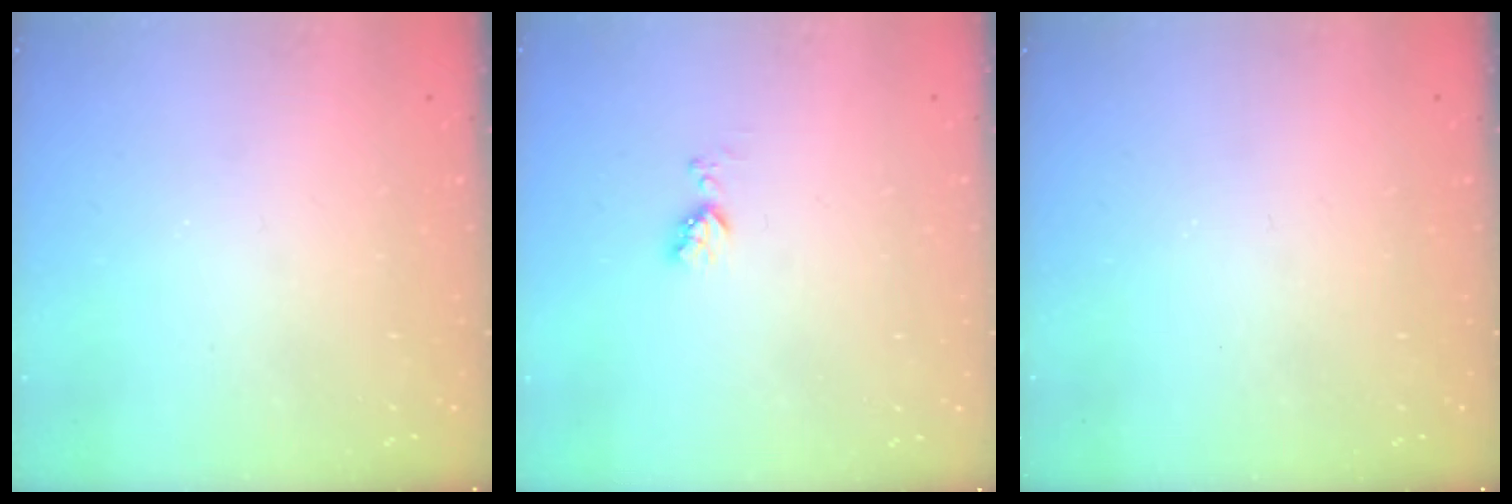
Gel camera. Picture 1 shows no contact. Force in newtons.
{"total": 3.7, "press": 3.7, "slide": 0.6}
{"total": 0.0}